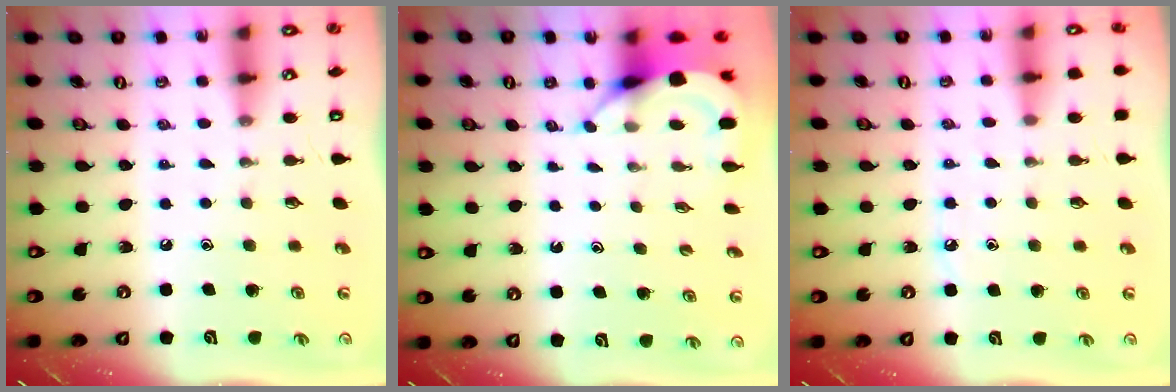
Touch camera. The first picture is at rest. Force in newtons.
{"total": 4.2, "press": 4.2, "slide": 0.2}
{"total": 3.5, "press": 3.4, "slide": 0.5}